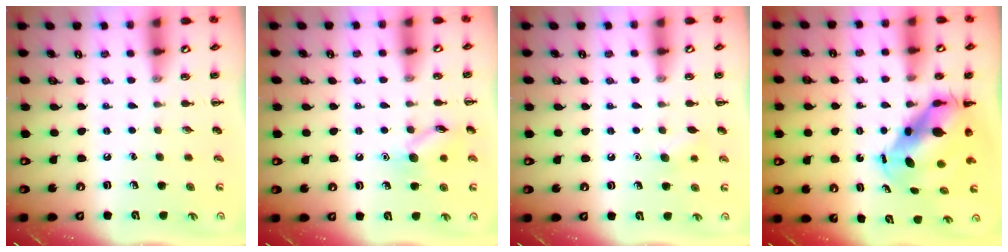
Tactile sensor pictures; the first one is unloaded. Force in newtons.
{"total": 10.3, "press": 10.2, "slide": 0.7}
{"total": 6.1, "press": 6.0, "slide": 1.4}
{"total": 8.2, "press": 8.0, "slide": 1.9}